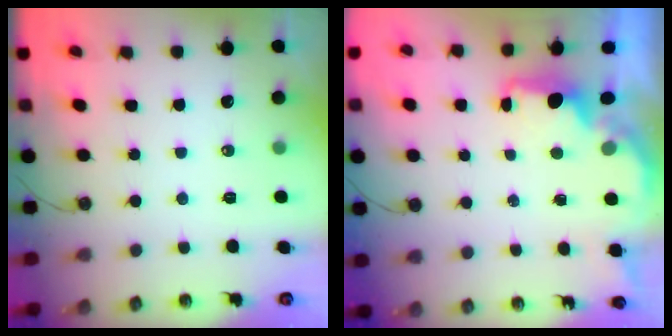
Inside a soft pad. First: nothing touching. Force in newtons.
{"total": 1.8, "press": 1.7, "slide": 0.6}